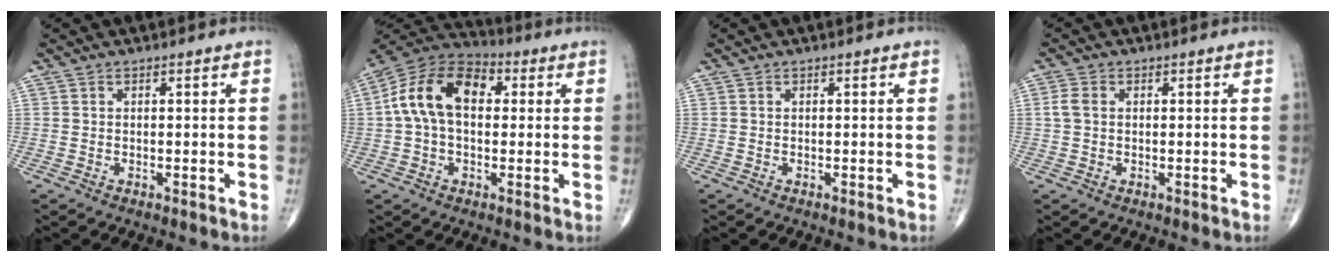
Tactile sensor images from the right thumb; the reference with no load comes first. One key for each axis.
{"total": 14.2, "fx": 2.0, "fy": 8.8, "fz": 10.9, "tx": -0.197, "ty": 0.036, "tz": 0.024}
{"total": 0.0}
{"total": 2.4, "fx": 0.3, "fy": 1.6, "fz": 1.7, "tx": -0.042, "ty": 0.006, "tz": 0.004}